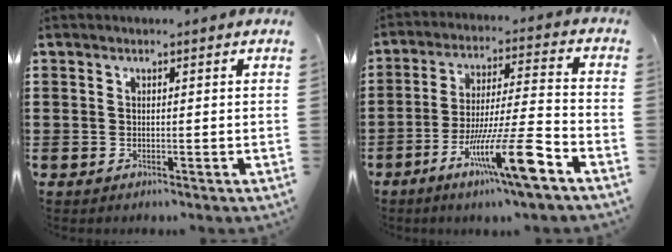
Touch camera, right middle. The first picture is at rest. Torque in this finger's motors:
{"motor_torque": [2.14, 0.00, 1.05, 0.21]}